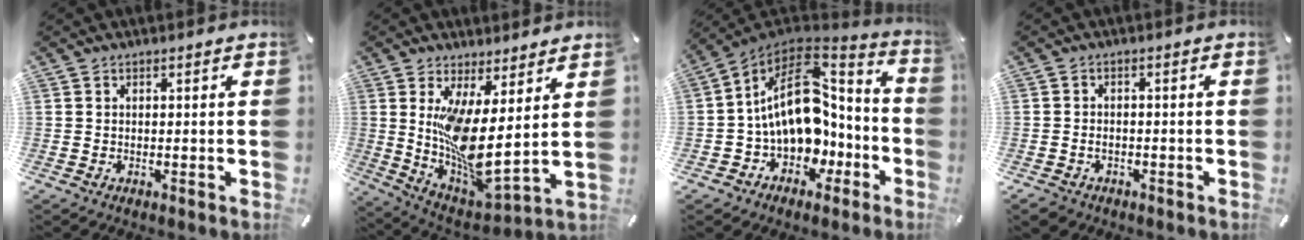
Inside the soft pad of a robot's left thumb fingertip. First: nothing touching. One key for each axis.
{"total": 12.9, "fx": 3.0, "fy": 4.0, "fz": 11.8, "tx": -0.238, "ty": -0.062, "tz": 0.058}
{"total": 18.8, "fx": 1.7, "fy": 13.8, "fz": 12.6, "tx": -0.209, "ty": -0.022, "tz": 0.037}
{"total": 2.6, "fx": -1.2, "fy": 2.0, "fz": 1.1, "tx": -0.027, "ty": 0.002, "tz": -0.027}